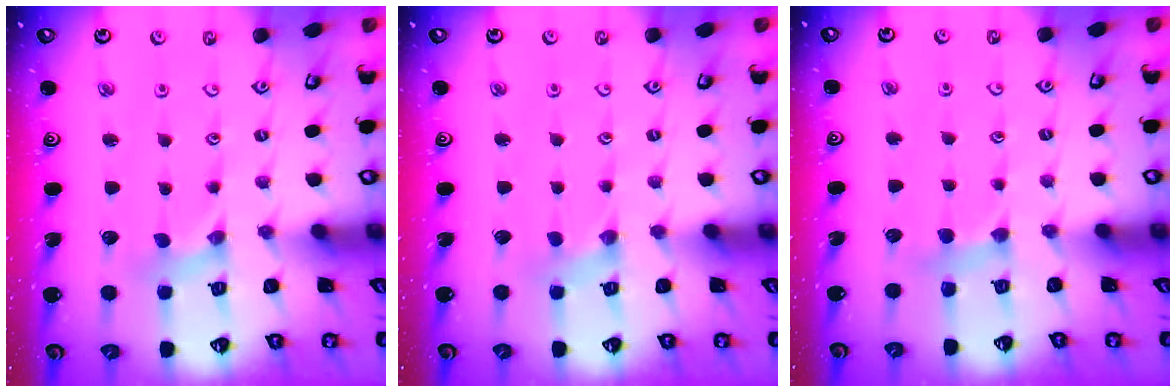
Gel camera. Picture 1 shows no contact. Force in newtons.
{"total": 0.0}
{"total": 4.2, "press": 4.1, "slide": 0.6}